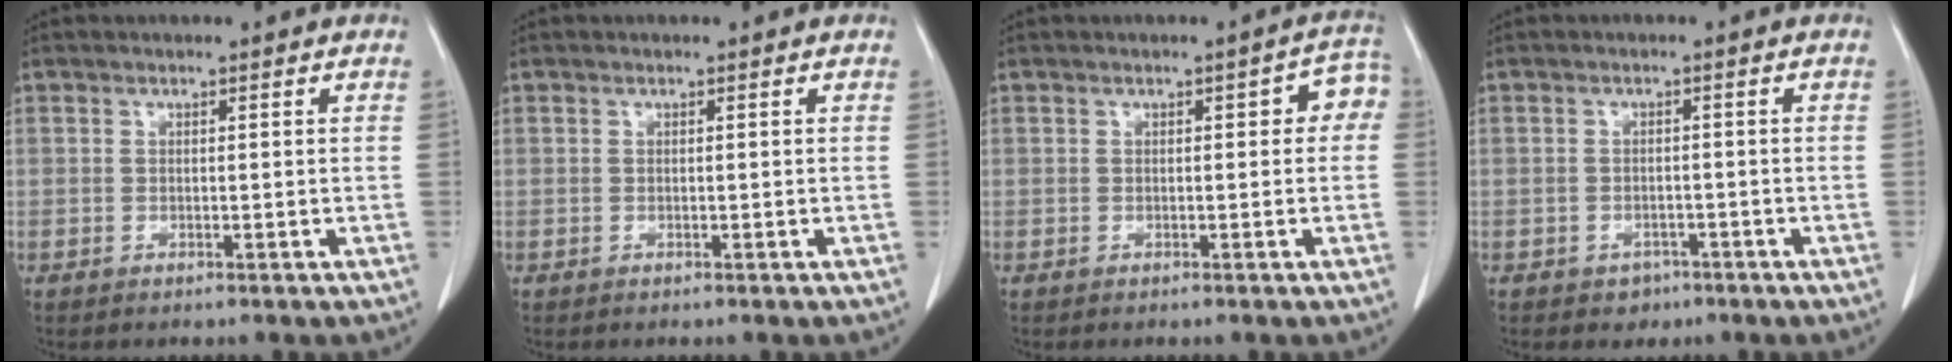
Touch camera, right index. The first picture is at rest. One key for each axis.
{"total": 0.0}
{"total": 3.8, "fx": 0.5, "fy": 1.7, "fz": 3.4, "tx": -0.031, "ty": 0.025, "tz": 0.001}
{"total": 2.2, "fx": -1.3, "fy": 1.7, "fz": 0.5, "tx": -0.004, "ty": 0.006, "tz": -0.010}